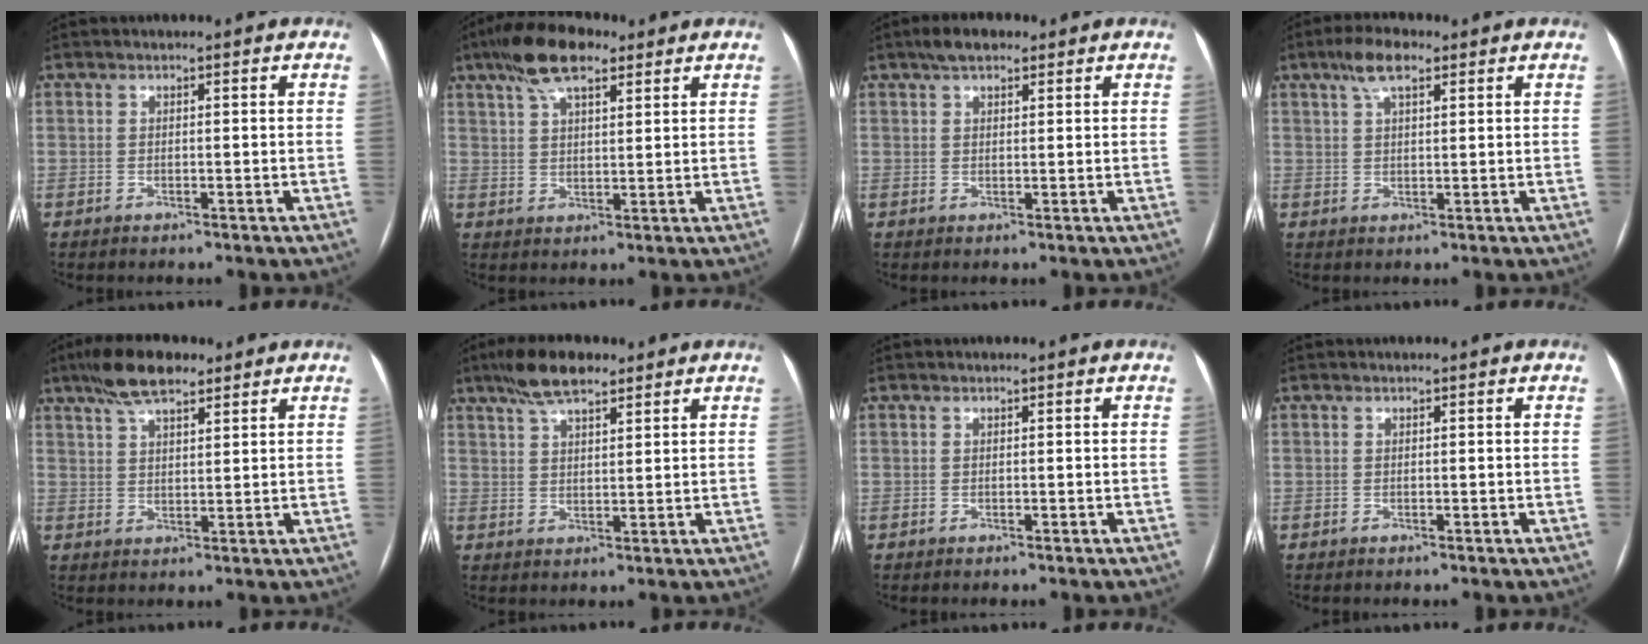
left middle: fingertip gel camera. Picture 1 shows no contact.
{"total": 9.5, "force": [6.2, 3.3, 6.4], "torque": [-0.124, 0.025, 0.108]}
{"total": 4.2, "force": [2.9, 1.8, 2.5], "torque": [-0.050, 0.017, 0.049]}
{"total": 5.1, "force": [3.1, 1.6, 3.8], "torque": [-0.078, 0.016, 0.056]}
{"total": 8.0, "force": [5.8, 2.4, 4.9], "torque": [-0.095, 0.018, 0.101]}
{"total": 7.3, "force": [5.4, 2.1, 4.4], "torque": [-0.087, 0.016, 0.096]}
{"total": 0.0}
{"total": 0.0}